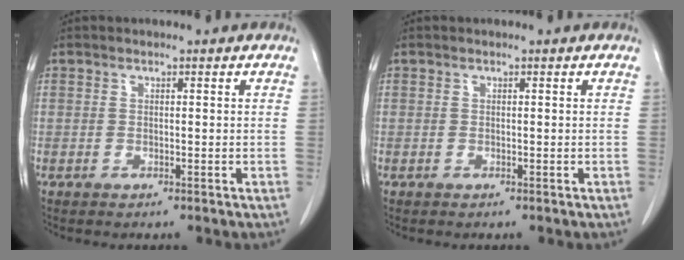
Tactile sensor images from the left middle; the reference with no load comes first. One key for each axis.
{"total": 0.0}